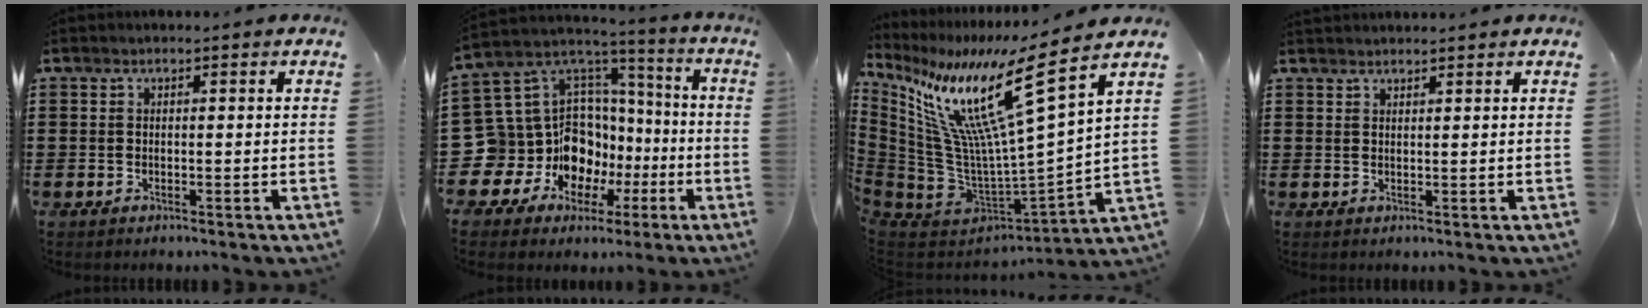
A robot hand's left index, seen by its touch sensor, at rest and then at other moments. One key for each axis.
{"total": 13.8, "fx": -4.3, "fy": 12.3, "fz": 4.4, "tx": -0.129, "ty": -0.025, "tz": -0.044}
{"total": 16.3, "fx": 9.8, "fy": 2.0, "fz": 12.9, "tx": -0.268, "ty": -0.072, "tz": 0.152}
{"total": 1.3, "fx": 1.3, "fy": 0.0, "fz": 0.1, "tx": -0.004, "ty": -0.001, "tz": 0.026}